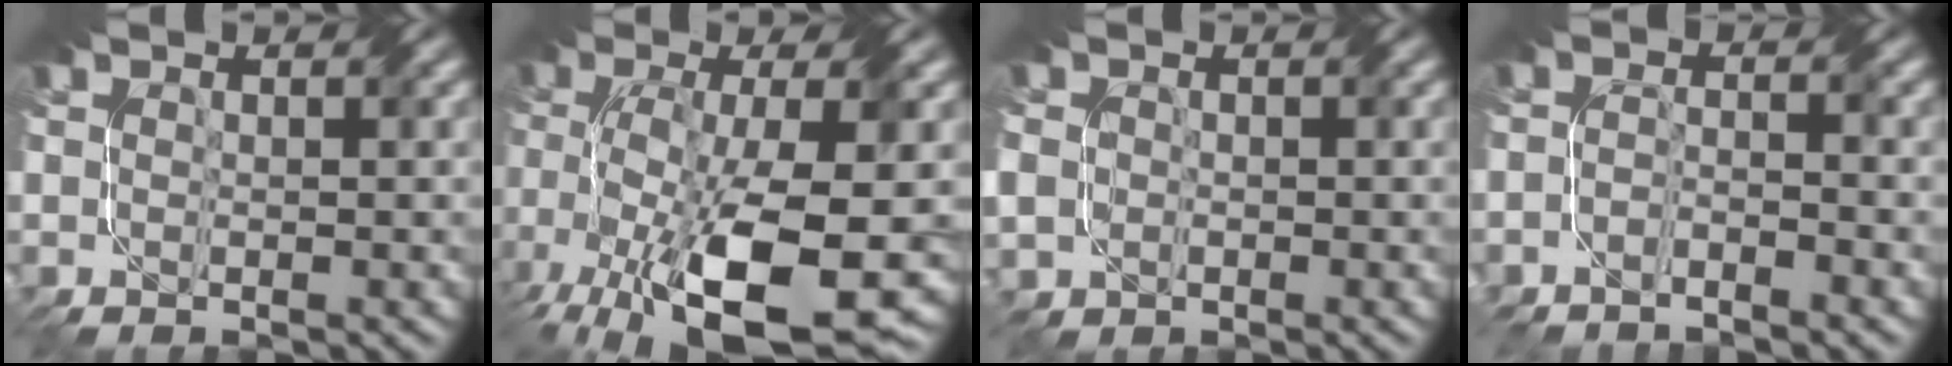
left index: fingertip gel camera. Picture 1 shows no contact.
{"total": 11.6, "force": [-5.4, 4.1, 9.4], "torque": [-0.184, -0.026, -0.080]}
{"total": 2.8, "force": [0.7, 2.7, 0.4], "torque": [-0.027, 0.018, 0.018]}
{"total": 1.7, "force": [-1.7, 0.0, 0.3], "torque": [-0.005, -0.001, -0.034]}